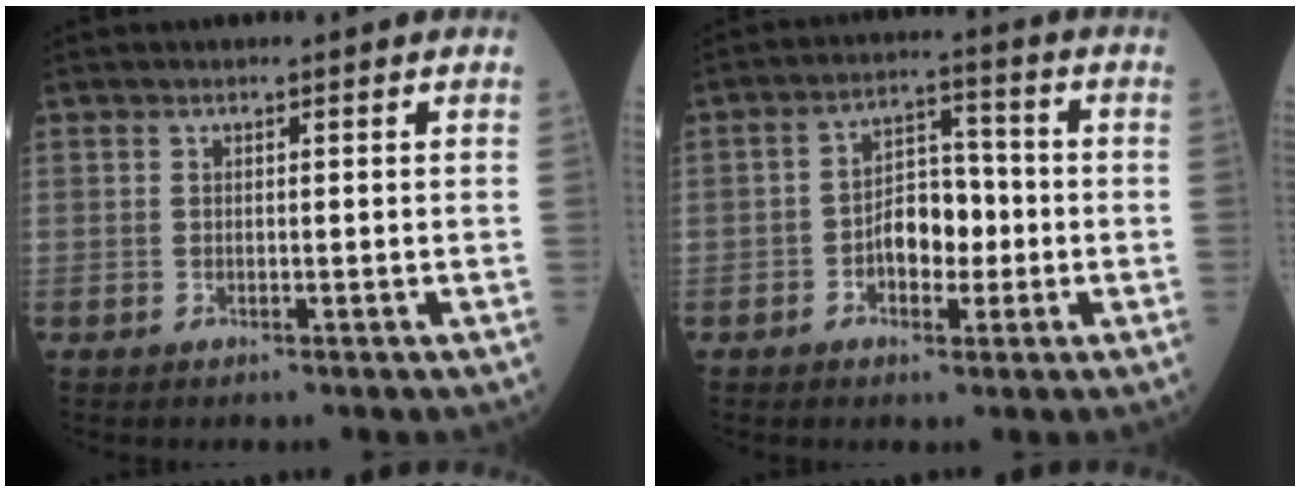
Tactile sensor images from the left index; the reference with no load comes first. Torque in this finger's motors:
{"motor_torque": [0.12, 0.05, 0.13, 0.03]}